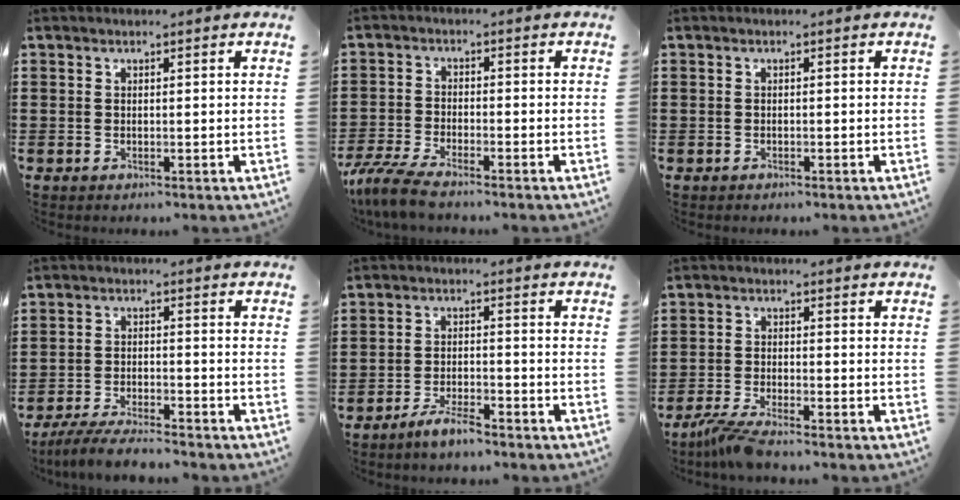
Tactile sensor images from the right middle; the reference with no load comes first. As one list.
[{"total": 5.1, "force": [-4.5, 0.7, 2.4], "torque": [-0.074, -0.013, -0.096]}, {"total": 0.6, "force": [-0.5, 0.3, 0.0], "torque": [-0.001, 0.002, -0.012]}, {"total": 5.3, "force": [-5.0, 0.4, 1.7], "torque": [-0.041, -0.006, -0.100]}, {"total": 3.9, "force": [-3.5, 0.6, 1.8], "torque": [-0.043, 0.002, -0.071]}, {"total": 4.0, "force": [-3.6, 0.0, 1.8], "torque": [-0.052, -0.013, -0.073]}]